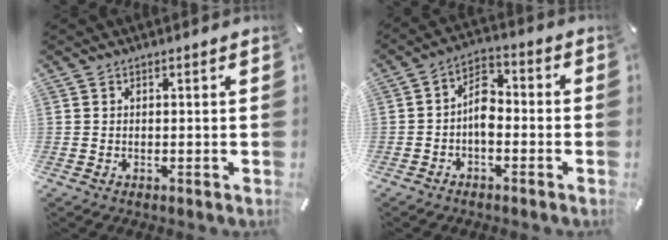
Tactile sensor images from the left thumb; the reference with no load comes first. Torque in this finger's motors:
{"motor_torque": [0.06, 1.19, 0.57, 0.02, 0.26]}